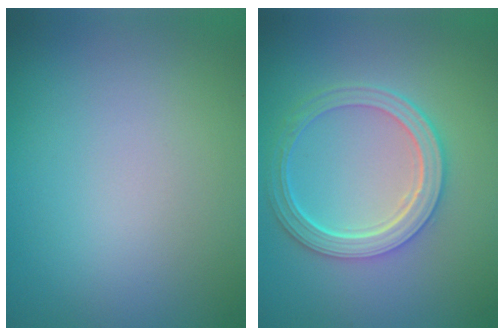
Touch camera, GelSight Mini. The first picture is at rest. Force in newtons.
{"total": 4.9, "press": 3.9, "slide": 3.0}